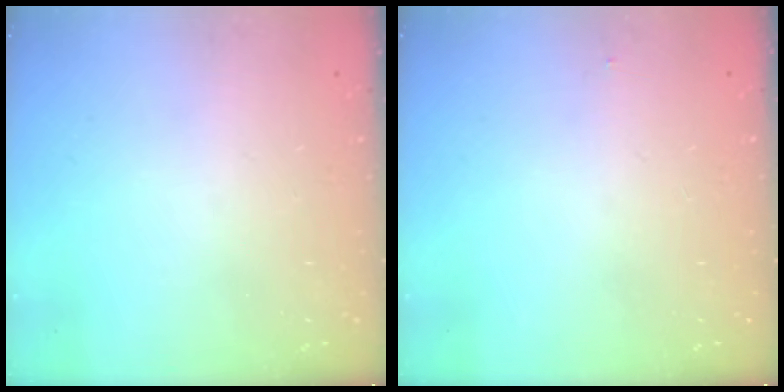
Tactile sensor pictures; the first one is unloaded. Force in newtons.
{"total": 5.7, "press": 1.1, "slide": 5.6}